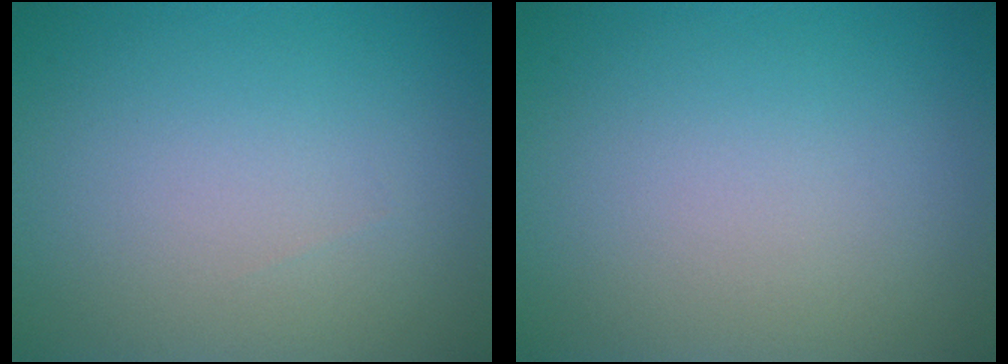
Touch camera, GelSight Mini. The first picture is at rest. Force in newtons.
{"total": 0.0}